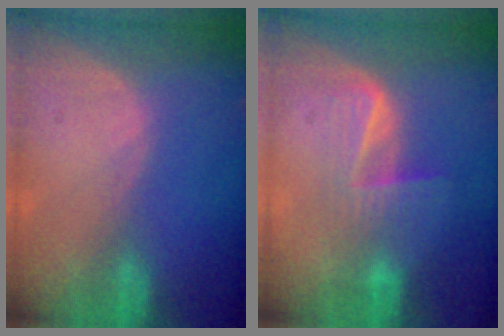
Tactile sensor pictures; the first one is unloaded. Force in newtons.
{"total": 7.0, "press": 5.7, "slide": 4.0}